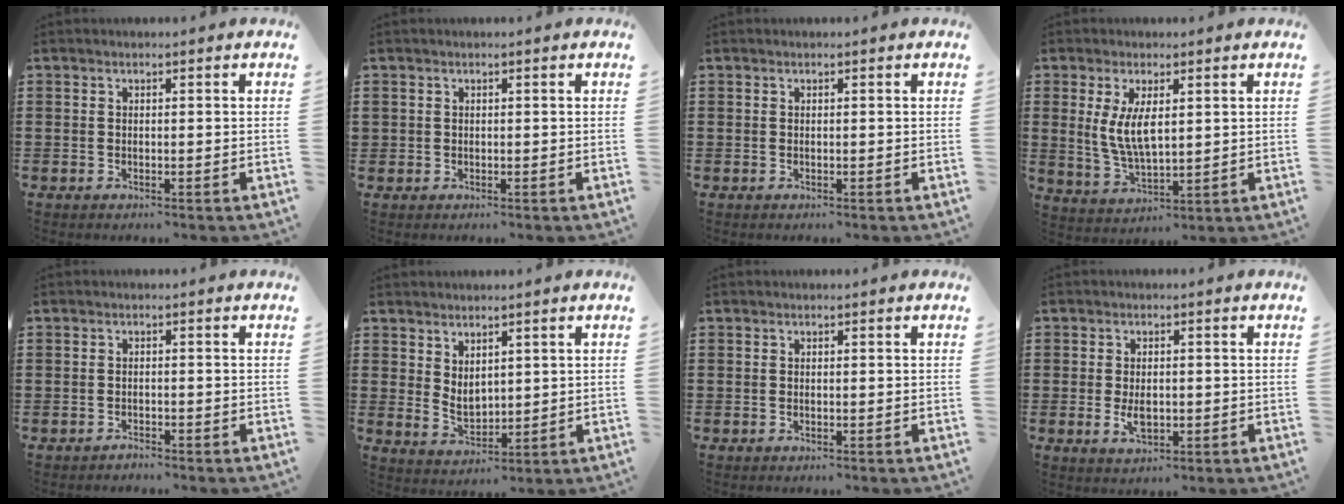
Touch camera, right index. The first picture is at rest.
{"total": 0.6, "force": [0.1, 0.6, 0.1], "torque": [-0.002, 0.005, 0.002]}
{"total": 0.0}
{"total": 6.0, "force": [0.6, 2.3, 5.5], "torque": [-0.122, 0.003, 0.004]}
{"total": 1.0, "force": [-1.0, 0.1, 0.0], "torque": [-0.004, 0.003, -0.022]}
{"total": 3.3, "force": [2.1, 2.0, 1.6], "torque": [-0.029, -0.002, 0.038]}
{"total": 0.0}
{"total": 3.5, "force": [-0.5, 1.9, 3.0], "torque": [-0.063, -0.001, -0.010]}